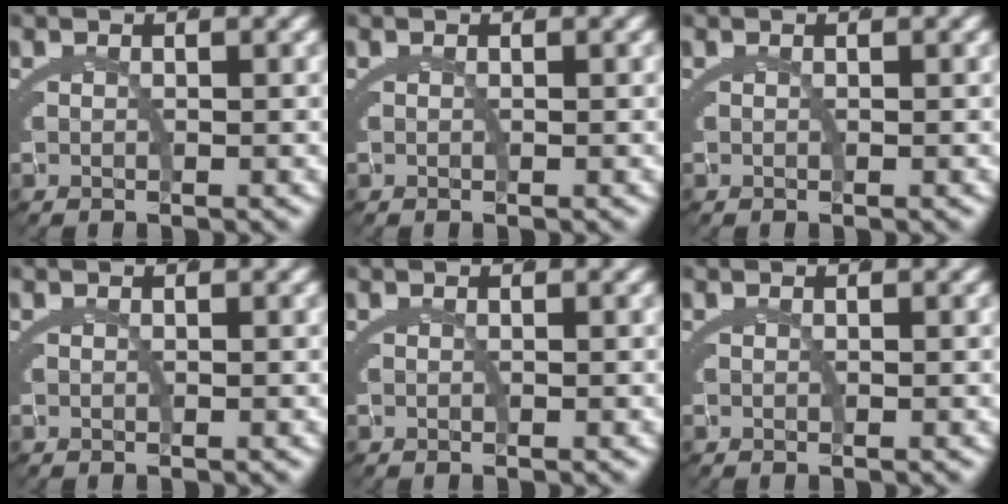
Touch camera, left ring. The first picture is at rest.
{"total": 0.0}
{"total": 0.0}
{"total": 0.0}
{"total": 0.0}
{"total": 0.0}